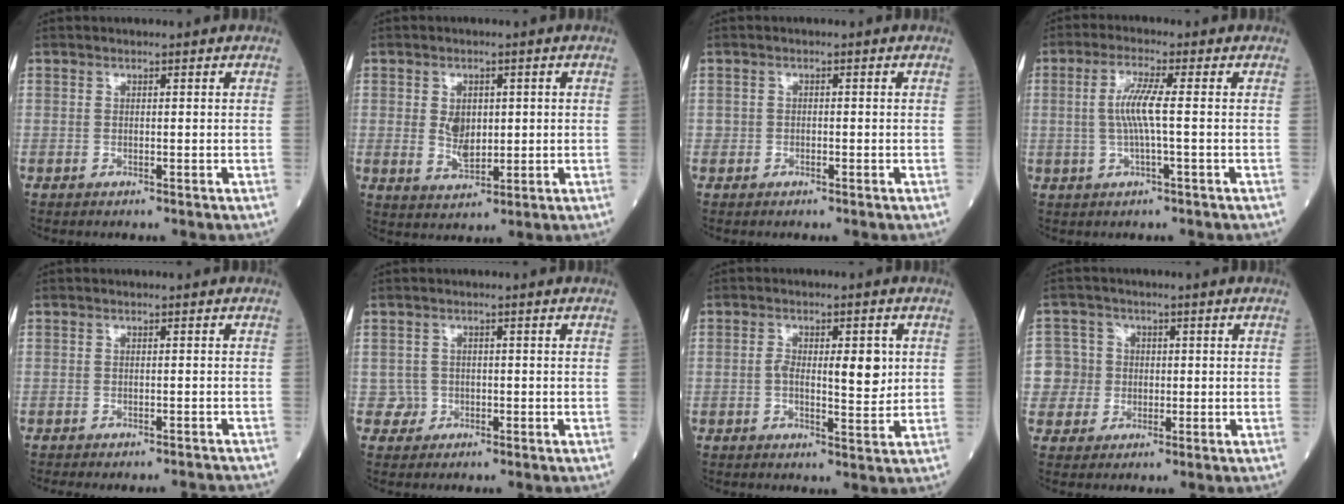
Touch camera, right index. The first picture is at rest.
{"total": 4.8, "force": [0.4, 3.0, 3.8], "torque": [-0.067, 0.001, 0.016]}
{"total": 0.9, "force": [-0.4, 0.8, 0.3], "torque": [-0.002, 0.003, -0.006]}
{"total": 5.2, "force": [0.0, -0.1, 5.2], "torque": [-0.110, 0.005, -0.001]}
{"total": 5.4, "force": [-5.2, 0.2, 1.4], "torque": [-0.011, -0.010, -0.063]}
{"total": 1.7, "force": [-0.6, 1.6, -0.4], "torque": [0.015, 0.011, -0.014]}
{"total": 6.8, "force": [0.7, 2.4, 6.3], "torque": [-0.097, 0.003, 0.010]}
{"total": 5.6, "force": [-0.3, 5.6, 0.1], "torque": [0.004, 0.017, -0.005]}